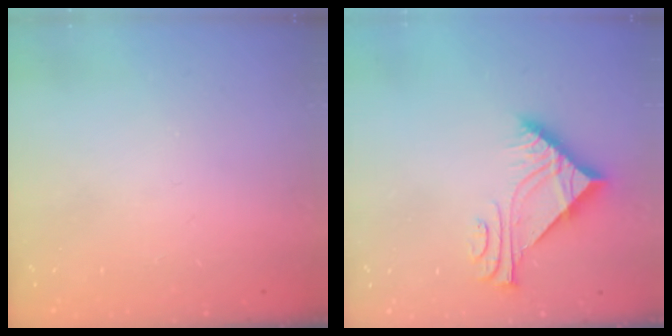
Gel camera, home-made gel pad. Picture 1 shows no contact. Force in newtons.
{"total": 9.4, "press": 9.4, "slide": 0.8}